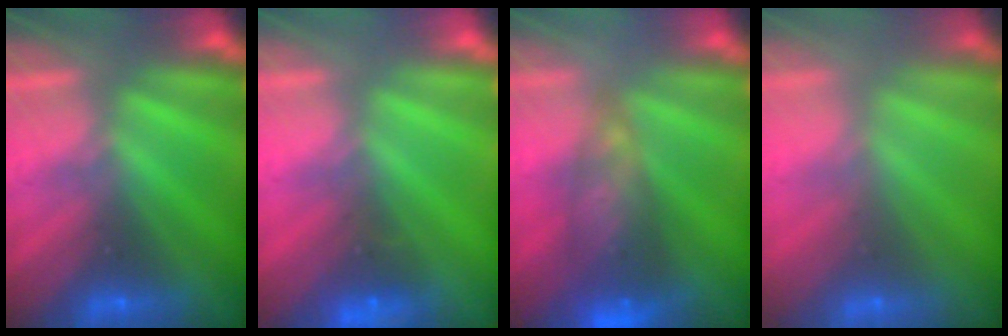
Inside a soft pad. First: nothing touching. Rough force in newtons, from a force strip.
{"total": 4.4}
{"total": 7.6}
{"total": 2.3}